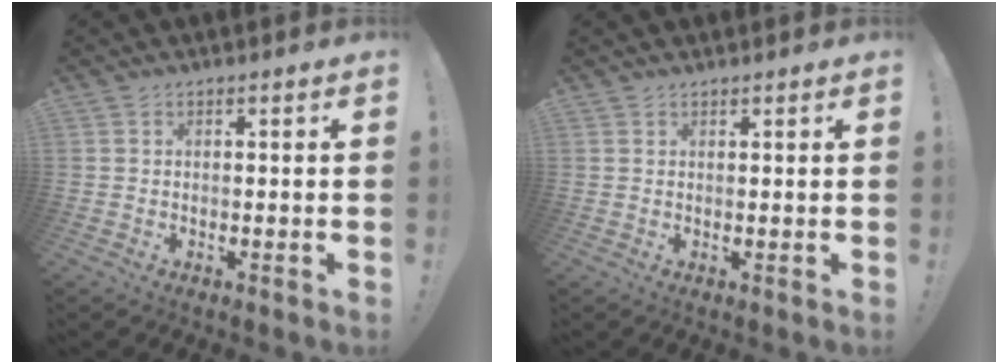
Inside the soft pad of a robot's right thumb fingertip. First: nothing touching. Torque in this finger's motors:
{"motor_torque": [-0.13, 0.01, 0.15, 0.13, 0.02]}